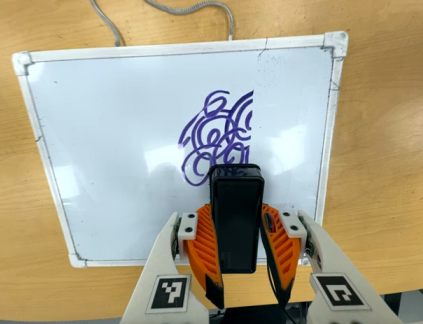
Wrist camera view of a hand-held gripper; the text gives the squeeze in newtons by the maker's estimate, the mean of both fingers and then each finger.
{"total": 7.1, "left": 5.4, "right": 8.8}